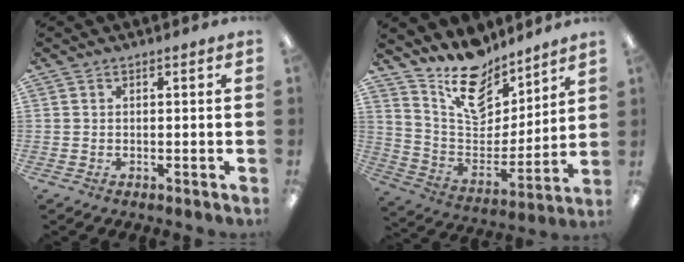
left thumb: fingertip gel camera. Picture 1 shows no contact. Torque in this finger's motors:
{"motor_torque": [0.37, 0.30, -0.62, -0.32, 0.14]}